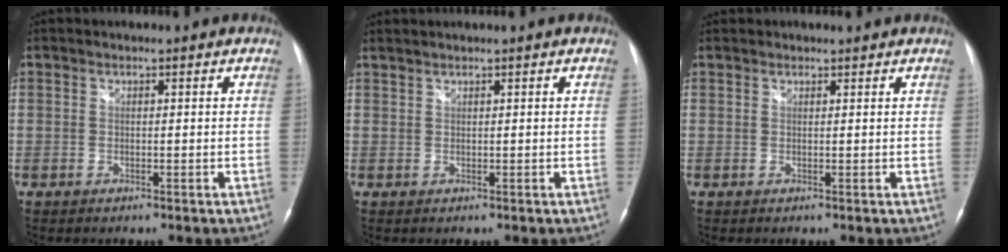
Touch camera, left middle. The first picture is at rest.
{"total": 1.0, "force": [1.0, -0.1, 0.2], "torque": [-0.009, 0.009, 0.025]}
{"total": 1.2, "force": [1.2, 0.4, 0.1], "torque": [-0.007, 0.013, 0.019]}